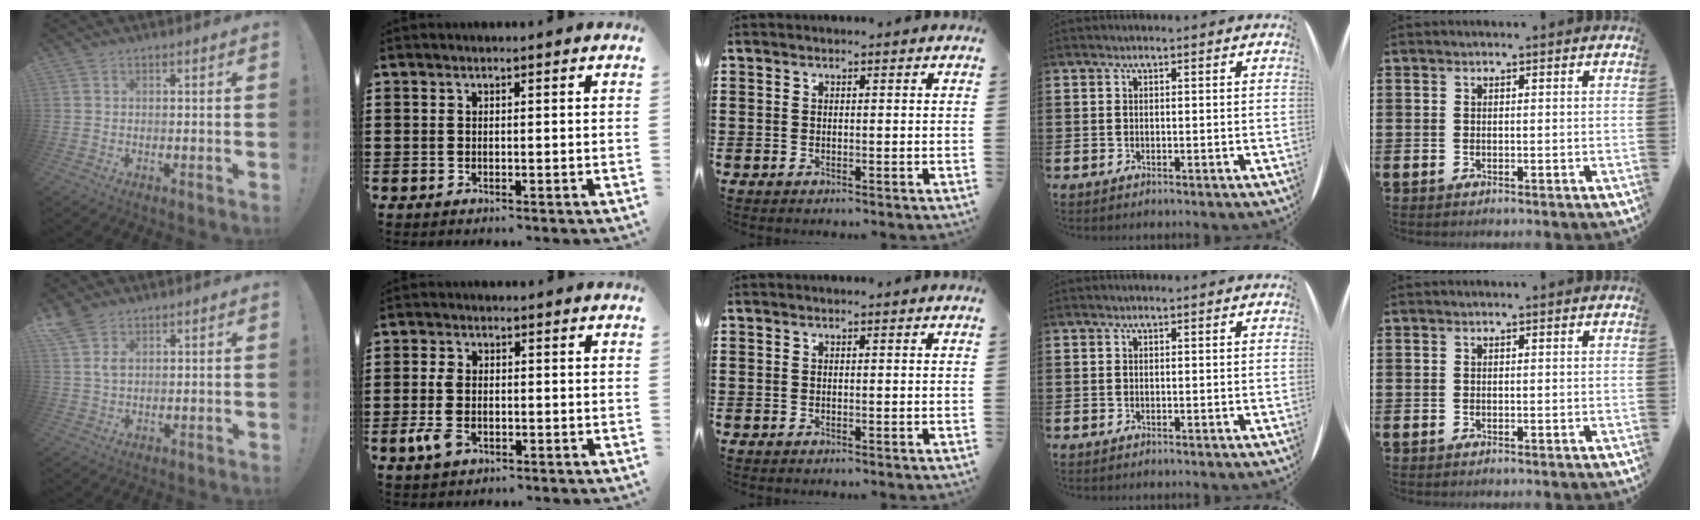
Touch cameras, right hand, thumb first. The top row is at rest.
{"thumb": {"total": 5.3, "force": [3.3, 2.6, 3.2], "torque": [-0.062, -0.010, 0.064]}, "index": {"total": 4.3, "force": [-1.4, 2.6, 3.2], "torque": [-0.094, -0.007, -0.034]}}